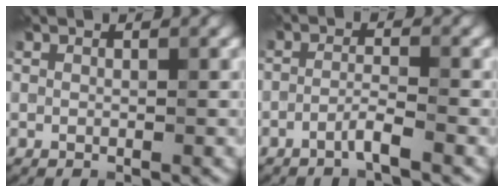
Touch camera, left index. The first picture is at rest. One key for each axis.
{"total": 1.8, "fx": -1.3, "fy": 0.0, "fz": 1.3, "tx": -0.025, "ty": 0.006, "tz": -0.031}